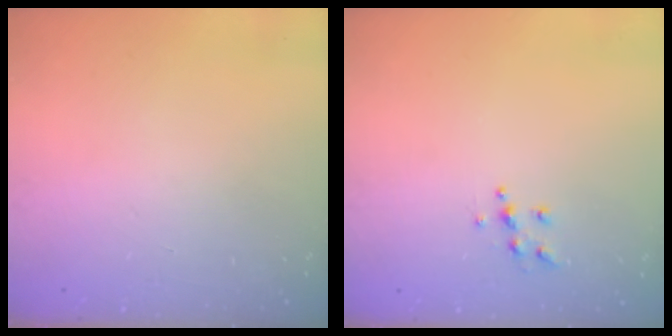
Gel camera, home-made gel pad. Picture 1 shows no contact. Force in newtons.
{"total": 5.9, "press": 5.9, "slide": 0.5}